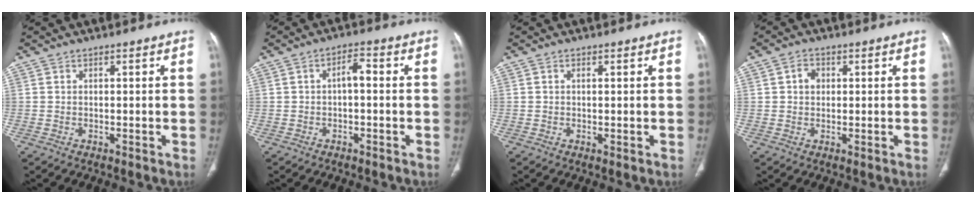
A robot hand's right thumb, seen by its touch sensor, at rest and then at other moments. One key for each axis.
{"total": 3.2, "fx": -0.2, "fy": 1.5, "fz": 2.8, "tx": -0.040, "ty": 0.016, "tz": -0.009}
{"total": 0.9, "fx": 0.1, "fy": 0.3, "fz": 0.8, "tx": -0.020, "ty": -0.003, "tz": 0.004}
{"total": 2.9, "fx": 0.6, "fy": 2.4, "fz": 1.6, "tx": -0.017, "ty": 0.004, "tz": 0.010}